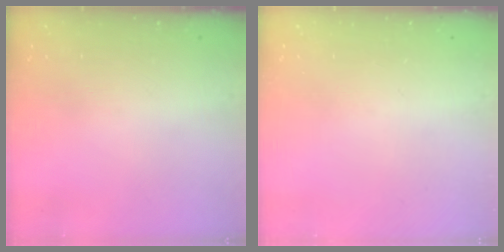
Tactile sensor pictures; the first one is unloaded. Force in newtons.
{"total": 0.0}